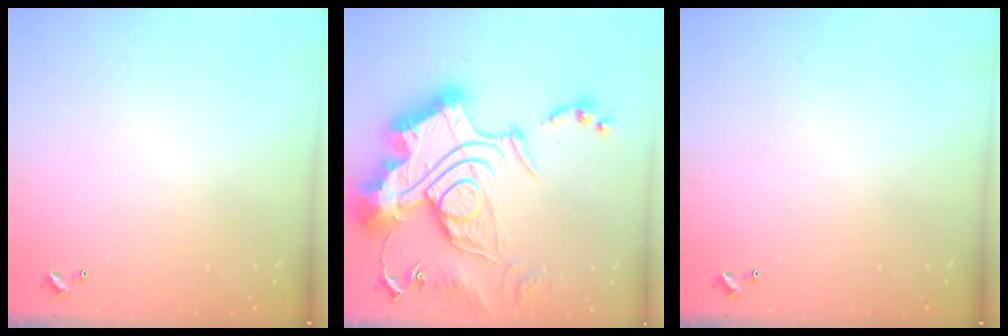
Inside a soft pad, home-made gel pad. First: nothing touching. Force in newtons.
{"total": 1.1, "press": 1.1, "slide": 0.0}
{"total": 0.0}